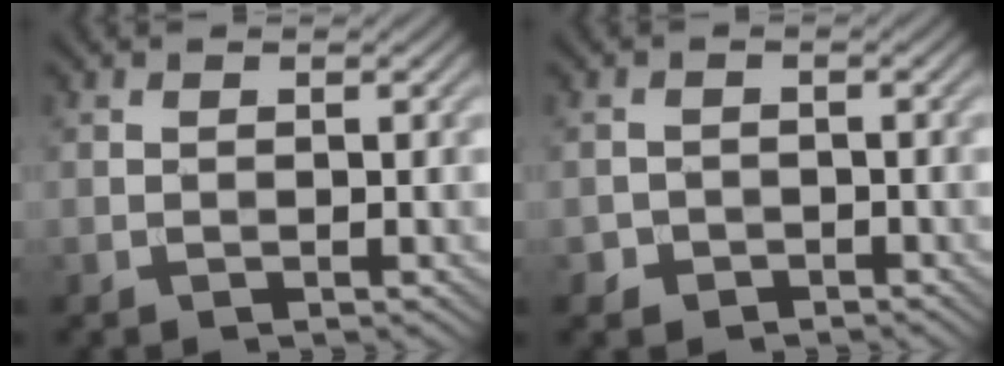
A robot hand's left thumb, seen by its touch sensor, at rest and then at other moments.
{"total": 1.5, "force": [-1.0, 1.0, -0.2], "torque": [0.007, -0.001, -0.021]}